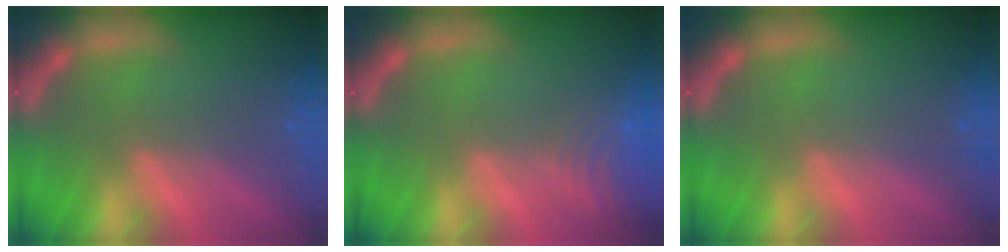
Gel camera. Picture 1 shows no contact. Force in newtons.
{"total": 8.0}
{"total": 0.0}